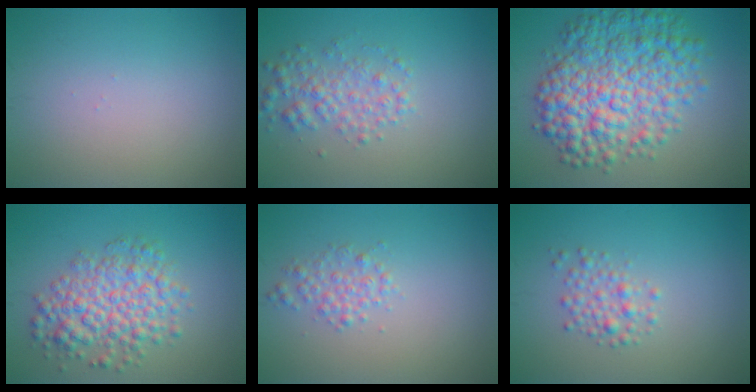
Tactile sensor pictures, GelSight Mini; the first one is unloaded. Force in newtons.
{"total": 2.9, "press": 2.9, "slide": 0.1}
{"total": 9.6, "press": 9.6, "slide": 0.1}
{"total": 5.7, "press": 5.7, "slide": 0.1}
{"total": 1.8, "press": 1.8, "slide": 0.0}
{"total": 2.1, "press": 2.1, "slide": 0.1}